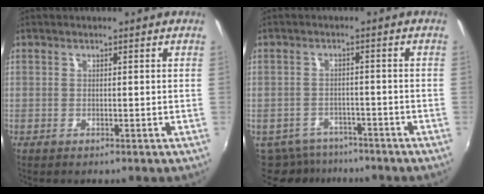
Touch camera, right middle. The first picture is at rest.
{"total": 9.9, "force": [-8.1, 4.9, 2.9], "torque": [-0.084, -0.013, -0.118]}